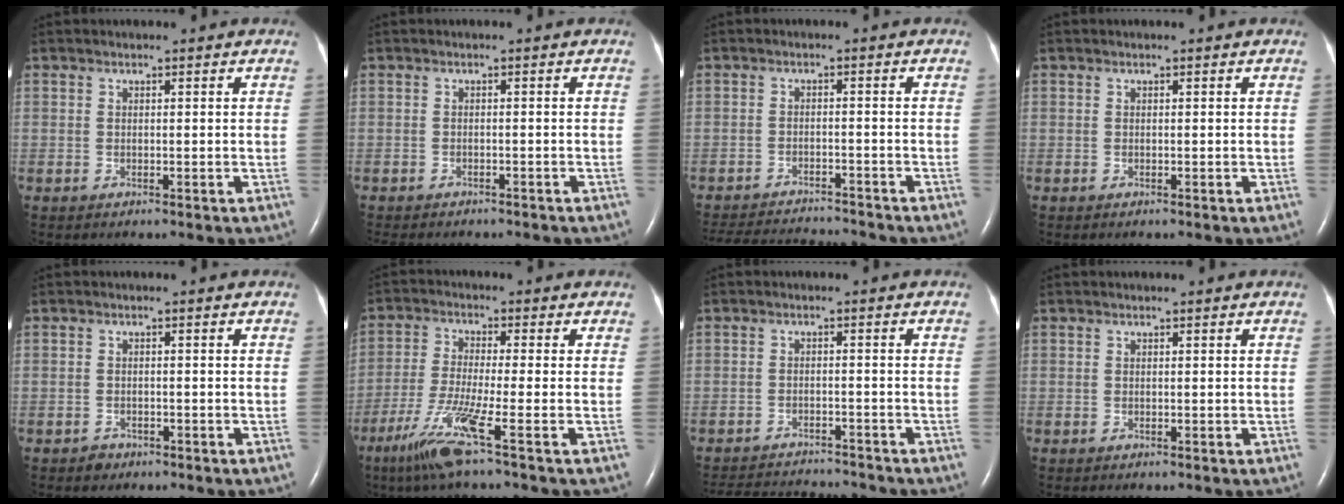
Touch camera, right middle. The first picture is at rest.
{"total": 7.8, "force": [-6.7, 2.5, 3.2], "torque": [-0.046, -0.001, -0.079]}
{"total": 11.1, "force": [-10.7, 0.8, 2.6], "torque": [-0.052, 0.000, -0.158]}
{"total": 0.0}
{"total": 1.4, "force": [-1.0, 1.0, 0.1], "torque": [-0.003, 0.003, -0.016]}
{"total": 8.5, "force": [-4.7, -1.2, 6.9], "torque": [-0.142, -0.030, -0.097]}
{"total": 10.4, "force": [-10.1, 1.1, 2.2], "torque": [-0.044, 0.002, -0.145]}
{"total": 0.0}